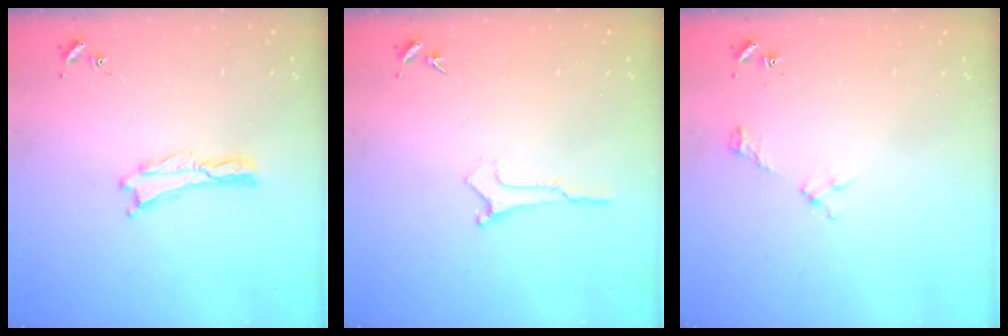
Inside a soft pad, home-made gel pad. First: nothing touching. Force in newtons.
{"total": 0.0}
{"total": 2.2, "press": 2.2, "slide": 0.3}